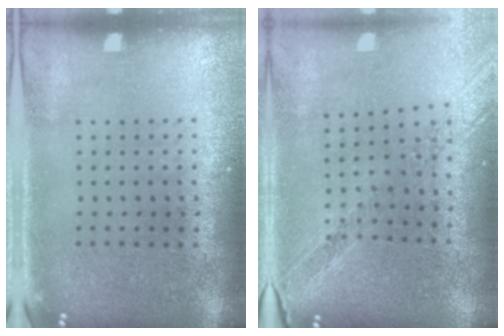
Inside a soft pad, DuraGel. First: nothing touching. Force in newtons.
{"total": 1.2, "press": 1.2, "slide": 0.2}